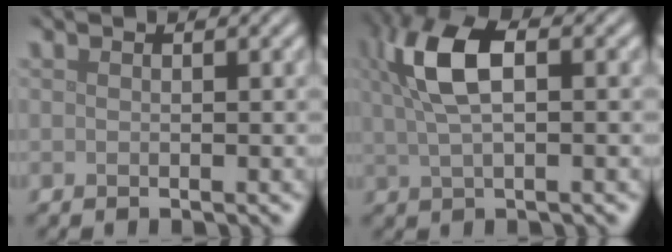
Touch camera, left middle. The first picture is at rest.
{"total": 6.2, "force": [1.7, 2.6, 5.4], "torque": [-0.111, 0.014, 0.028]}